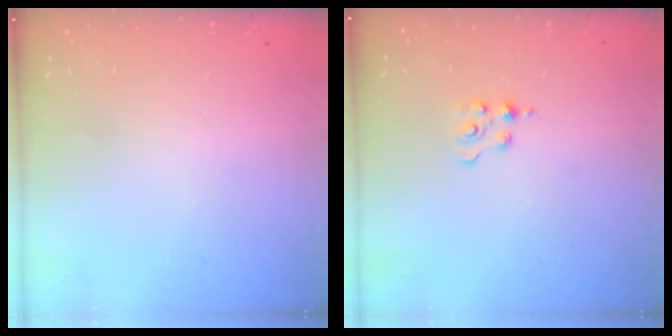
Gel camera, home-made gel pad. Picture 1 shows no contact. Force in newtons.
{"total": 1.8, "press": 1.8, "slide": 0.3}